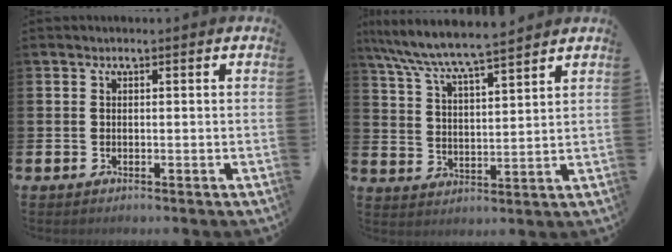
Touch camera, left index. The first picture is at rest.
{"total": 7.1, "force": [6.8, 0.2, 2.1], "torque": [-0.067, -0.041, 0.118]}